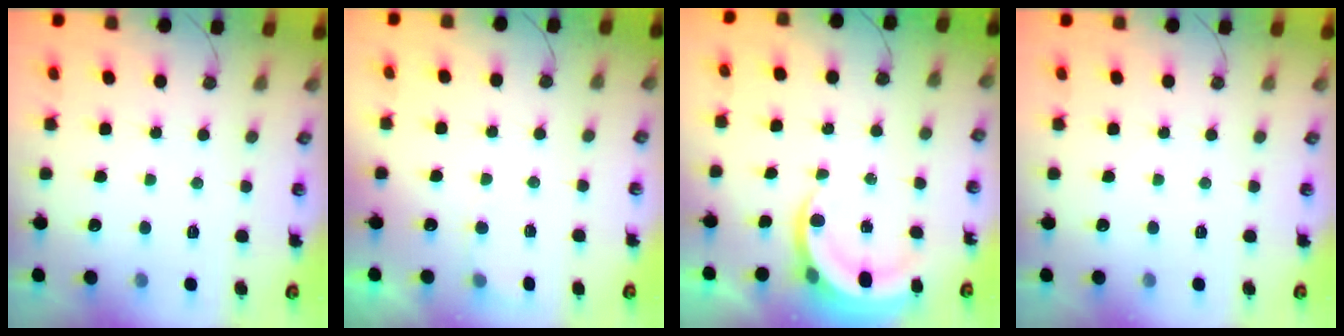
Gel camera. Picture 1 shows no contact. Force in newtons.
{"total": 3.9, "press": 3.6, "slide": 1.4}
{"total": 5.5, "press": 5.4, "slide": 0.5}
{"total": 0.0}